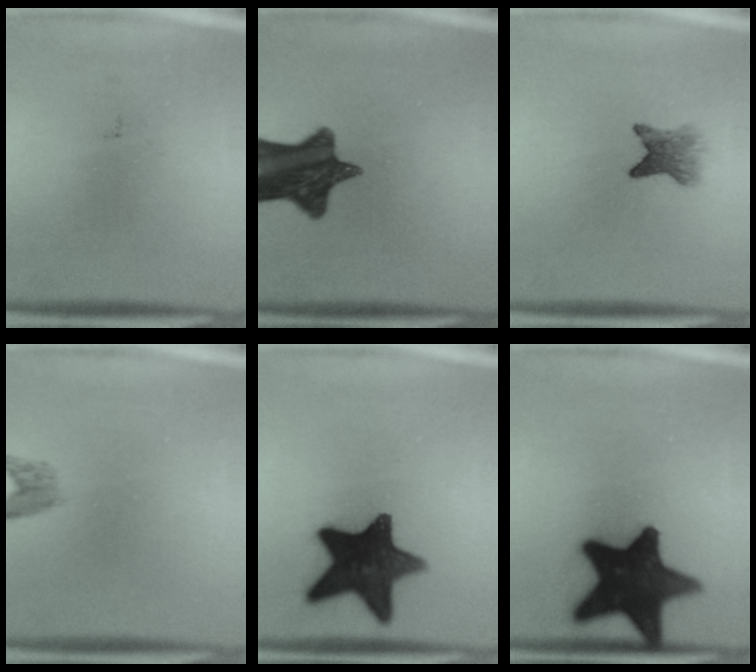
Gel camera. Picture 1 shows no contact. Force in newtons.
{"total": 13.1}
{"total": 3.9}
{"total": 1.4}
{"total": 15.9}
{"total": 19.8}